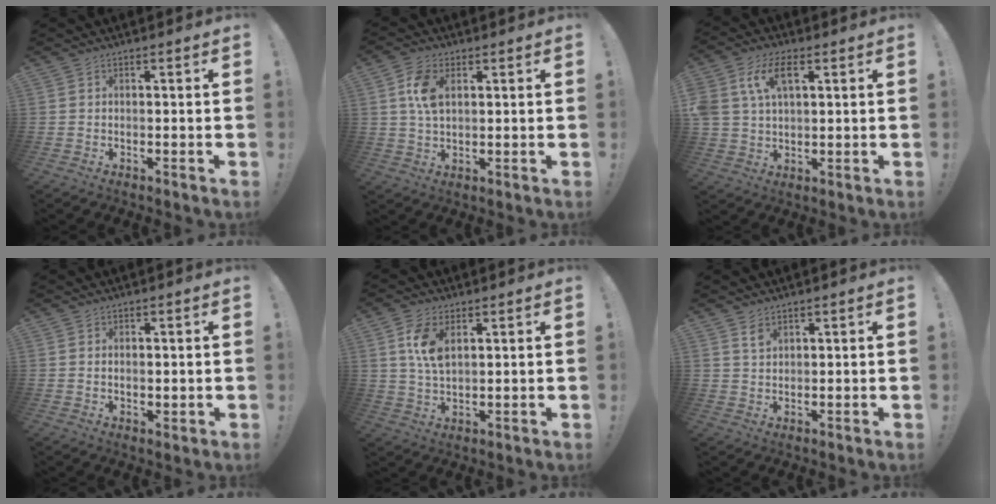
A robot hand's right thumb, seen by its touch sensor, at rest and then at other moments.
{"total": 7.7, "force": [2.2, 4.6, 5.8], "torque": [-0.115, 0.000, 0.038]}
{"total": 9.9, "force": [3.8, 5.9, 7.0], "torque": [-0.151, 0.009, 0.072]}
{"total": 1.6, "force": [0.7, 1.1, 0.9], "torque": [-0.007, -0.002, 0.009]}
{"total": 8.2, "force": [3.0, 4.5, 6.2], "torque": [-0.125, -0.004, 0.053]}
{"total": 2.9, "force": [2.0, 1.5, 1.3], "torque": [-0.010, -0.015, 0.034]}